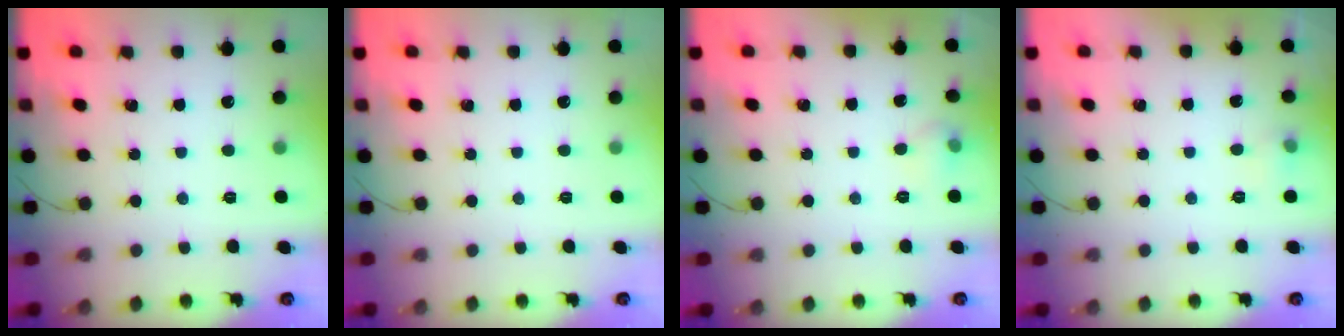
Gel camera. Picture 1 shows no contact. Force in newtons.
{"total": 0.0}
{"total": 7.7, "press": 4.5, "slide": 6.3}
{"total": 4.8, "press": 4.6, "slide": 1.5}